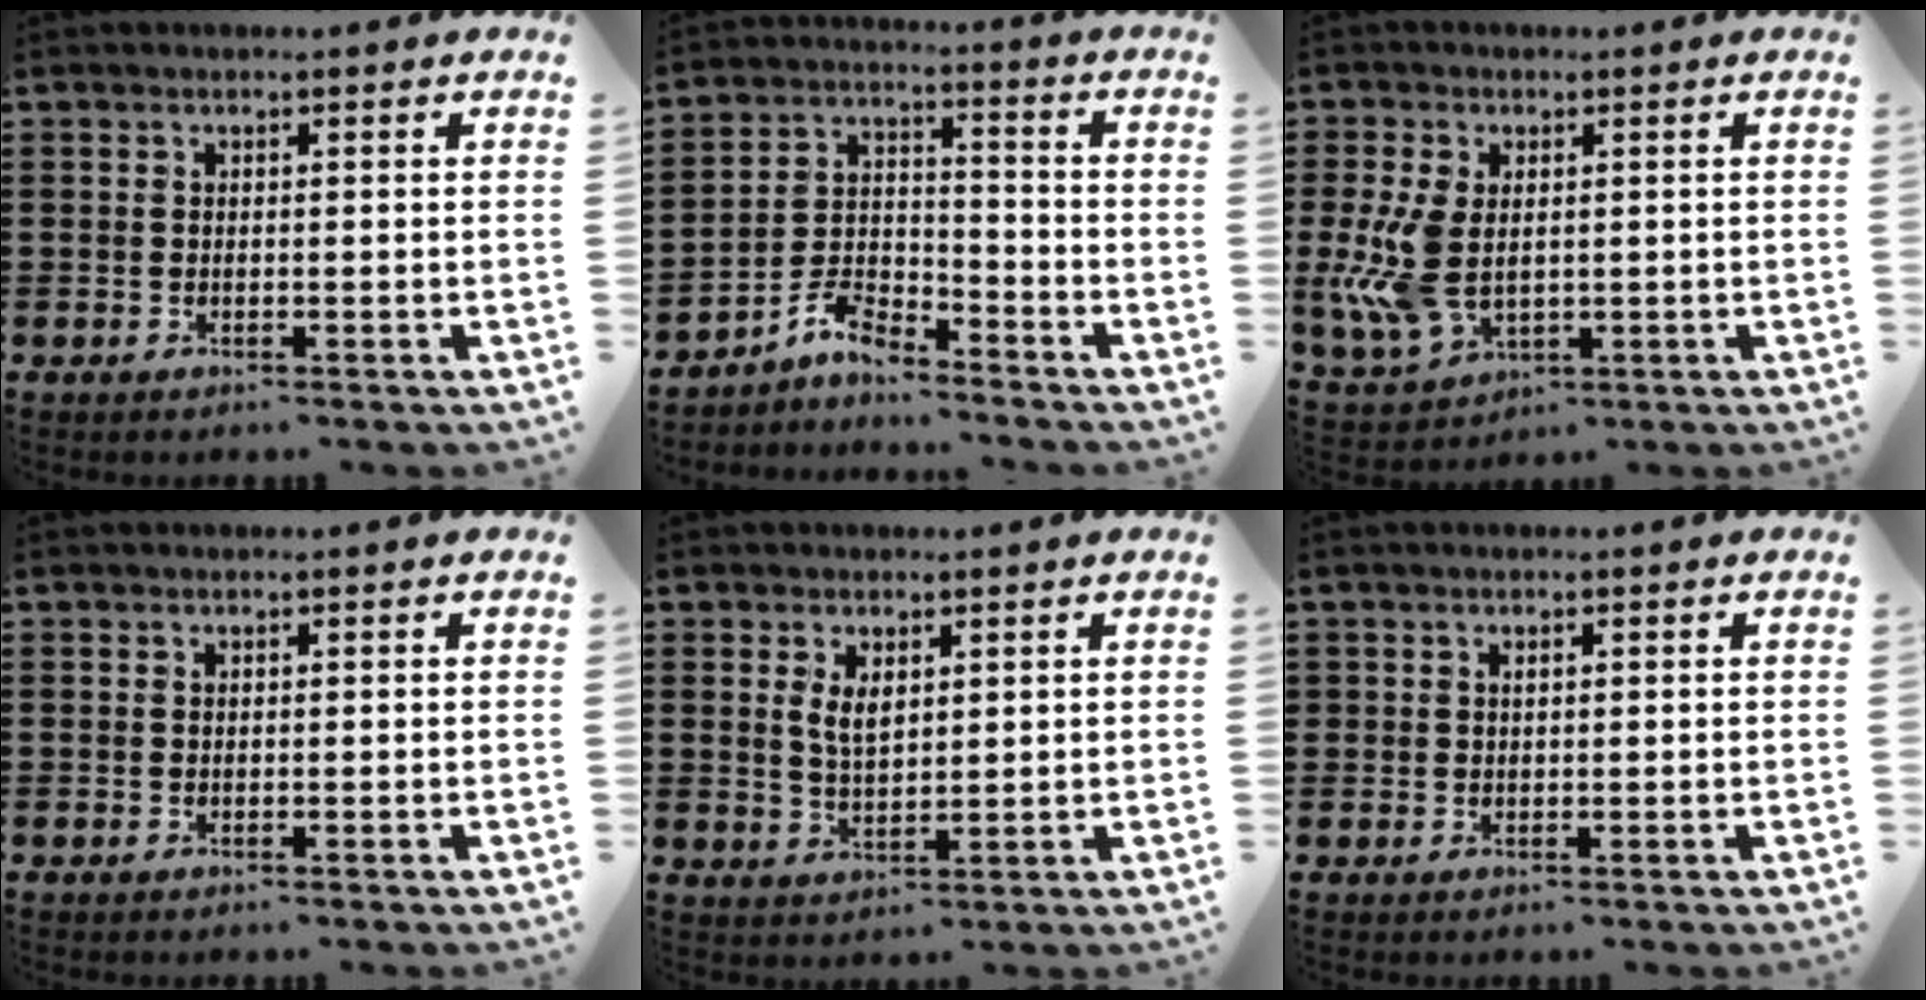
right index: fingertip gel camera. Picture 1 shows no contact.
{"total": 5.5, "force": [-4.9, 1.7, 1.9], "torque": [-0.047, 0.009, -0.098]}
{"total": 8.2, "force": [-0.2, 5.2, 6.4], "torque": [-0.157, -0.003, -0.004]}
{"total": 0.0}
{"total": 3.2, "force": [1.4, 1.5, 2.4], "torque": [-0.044, 0.002, 0.023]}
{"total": 0.9, "force": [0.4, 0.7, 0.3], "torque": [-0.008, 0.003, 0.009]}